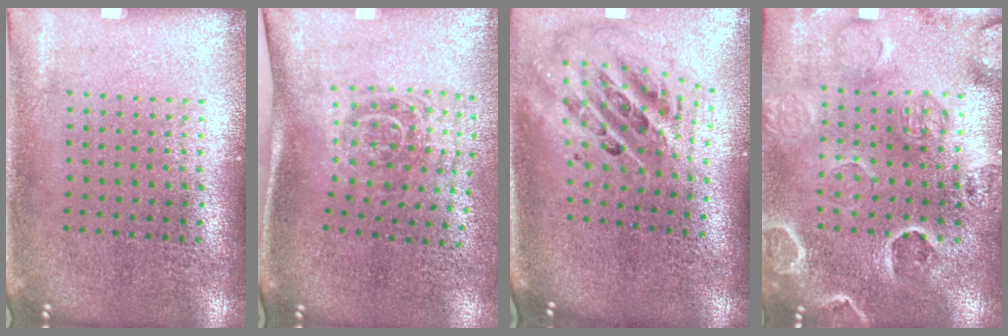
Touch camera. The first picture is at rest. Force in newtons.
{"total": 1.8, "press": 1.2, "slide": 1.4}
{"total": 2.6, "press": 1.8, "slide": 1.9}
{"total": 2.8, "press": 2.7, "slide": 0.6}